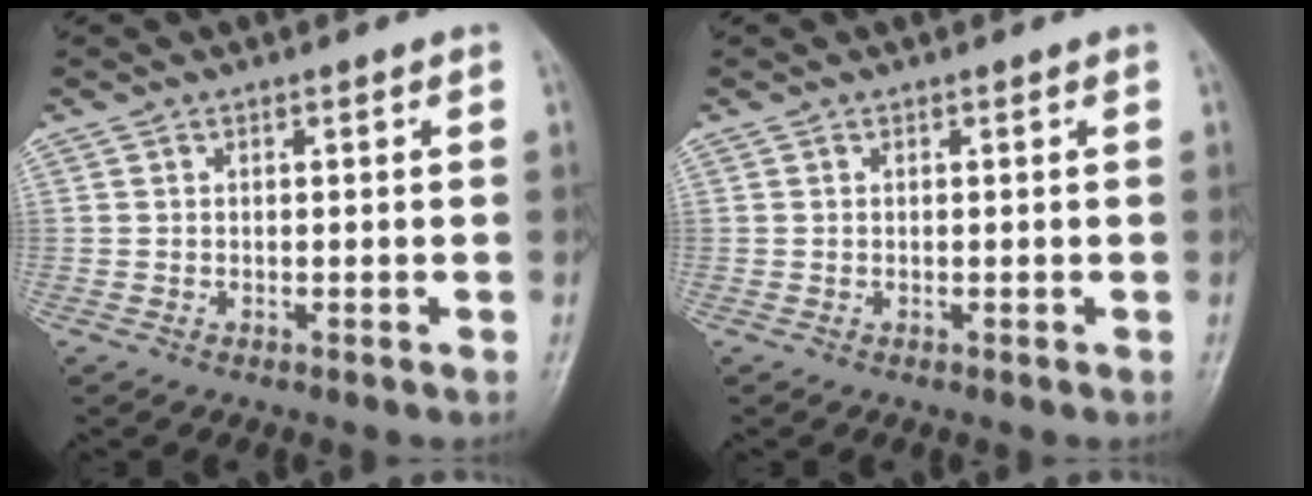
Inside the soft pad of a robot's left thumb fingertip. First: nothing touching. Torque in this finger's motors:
{"motor_torque": [-0.10, -0.01, -0.02, 0.09, 0.07]}